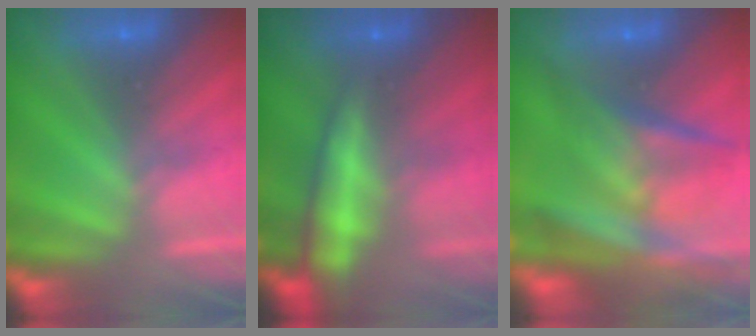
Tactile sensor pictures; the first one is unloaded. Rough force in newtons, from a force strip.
{"total": 8.8}
{"total": 11.4}